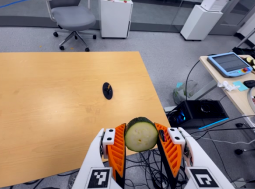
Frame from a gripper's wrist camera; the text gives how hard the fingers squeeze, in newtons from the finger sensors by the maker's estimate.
{"total": 9.4, "left": 9.0, "right": 9.8}